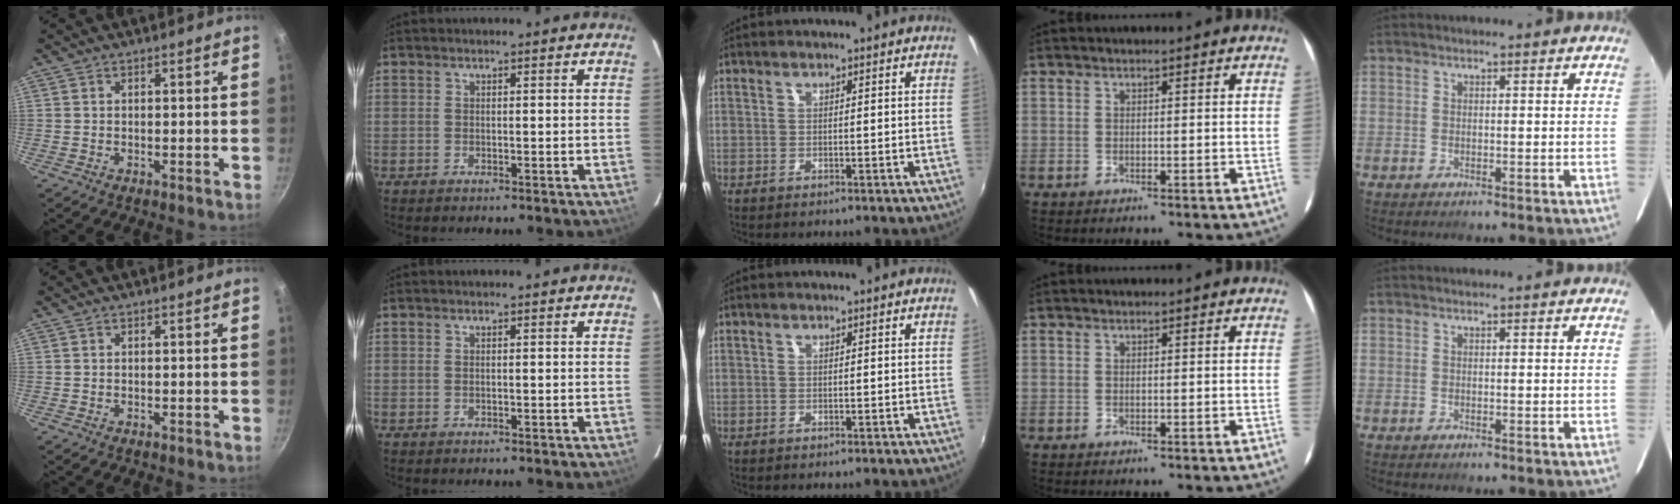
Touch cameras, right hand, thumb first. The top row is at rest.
{}